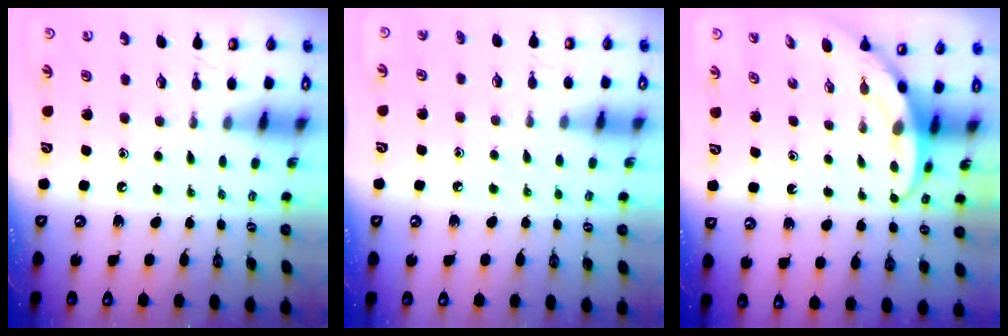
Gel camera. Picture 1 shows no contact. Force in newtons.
{"total": 6.2, "press": 6.2, "slide": 0.9}
{"total": 3.8, "press": 3.8, "slide": 0.3}